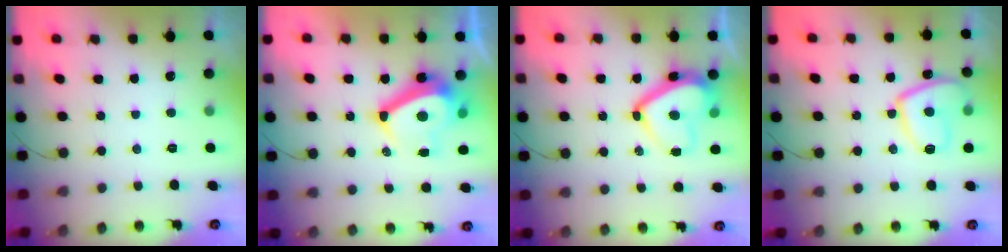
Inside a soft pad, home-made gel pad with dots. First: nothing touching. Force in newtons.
{"total": 13.3, "press": 12.8, "slide": 3.5}
{"total": 14.6, "press": 14.5, "slide": 1.8}
{"total": 11.5, "press": 11.4, "slide": 1.3}